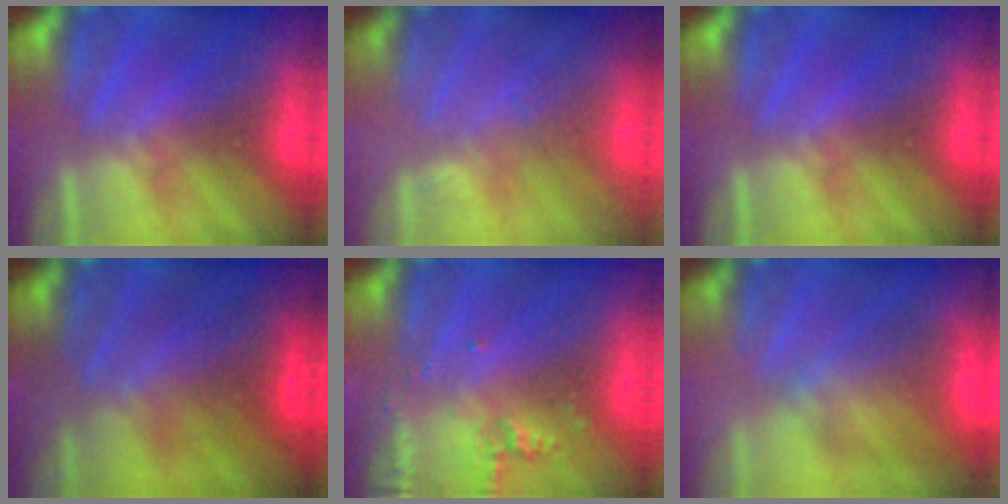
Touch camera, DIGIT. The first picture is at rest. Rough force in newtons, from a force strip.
{"total": 2.4}
{"total": 0.0}
{"total": 7.4}
{"total": 2.4}
{"total": 8.9}